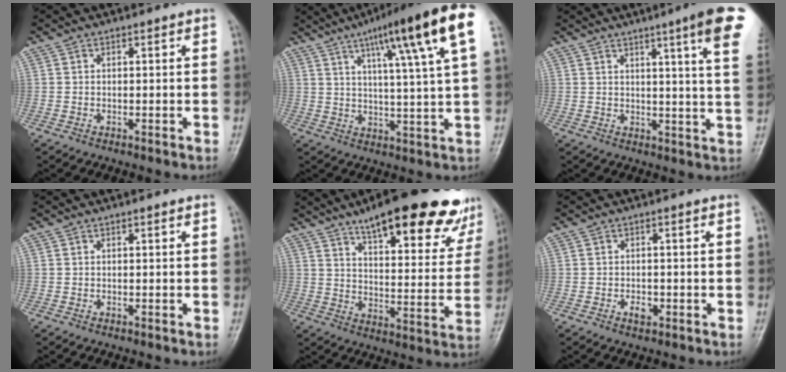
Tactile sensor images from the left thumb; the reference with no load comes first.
{"total": 17.9, "force": [8.4, 1.6, 15.8], "torque": [-0.227, -0.010, 0.118]}
{"total": 12.9, "force": [7.0, 0.2, 10.9], "torque": [-0.134, -0.029, 0.075]}
{"total": 0.0}
{"total": 24.7, "force": [17.2, 7.2, 16.2], "torque": [-0.183, -0.051, 0.232]}
{"total": 2.1, "force": [-0.9, 1.3, 1.4], "torque": [-0.020, 0.005, -0.012]}